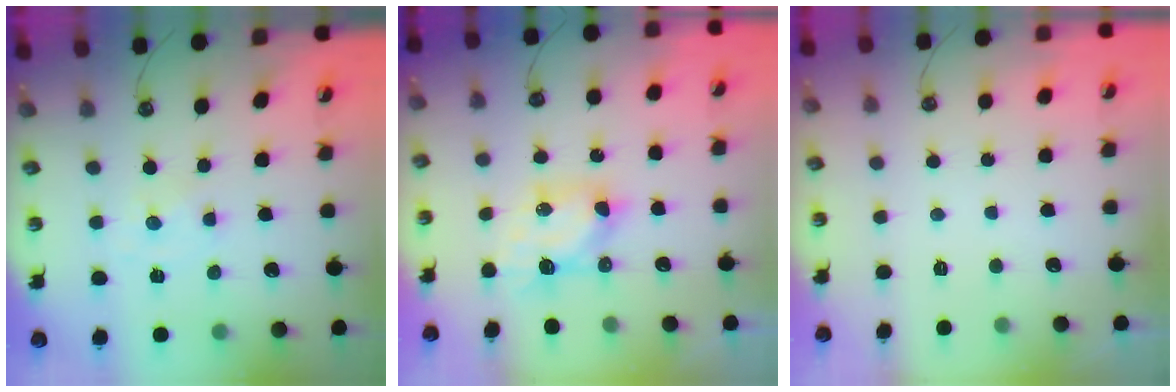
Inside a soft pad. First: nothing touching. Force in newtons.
{"total": 6.4, "press": 6.4, "slide": 0.2}
{"total": 0.0}